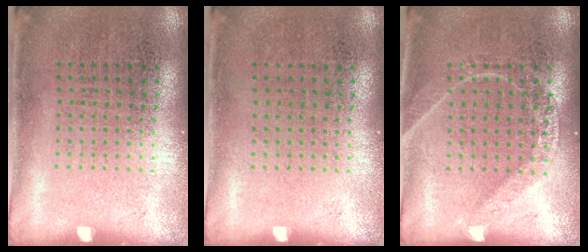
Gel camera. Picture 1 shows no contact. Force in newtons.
{"total": 0.0}
{"total": 1.8, "press": 1.8, "slide": 0.3}